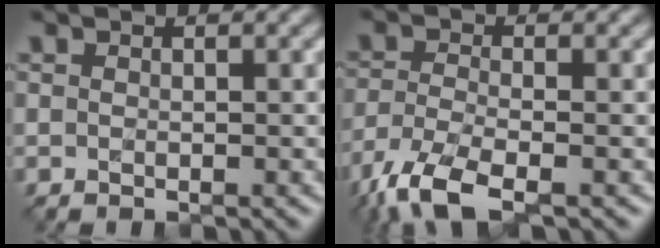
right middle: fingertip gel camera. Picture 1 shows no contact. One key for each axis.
{"total": 5.6, "fx": -4.1, "fy": 1.6, "fz": 3.6, "tx": -0.088, "ty": -0.007, "tz": -0.089}